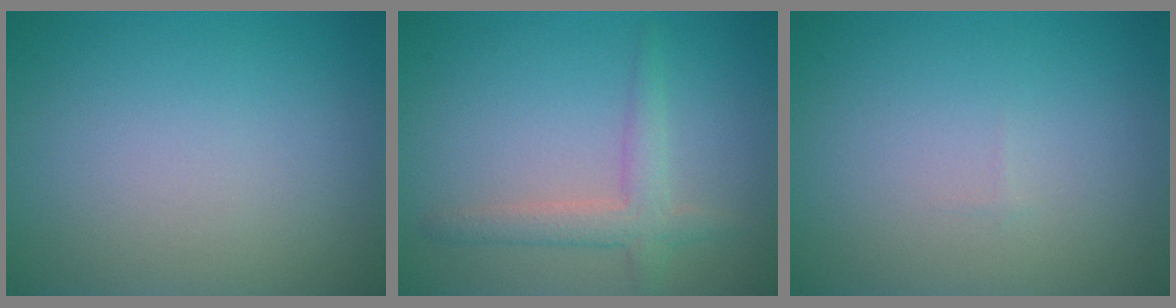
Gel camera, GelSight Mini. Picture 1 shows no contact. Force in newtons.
{"total": 2.9, "press": 2.8, "slide": 0.1}
{"total": 0.0}